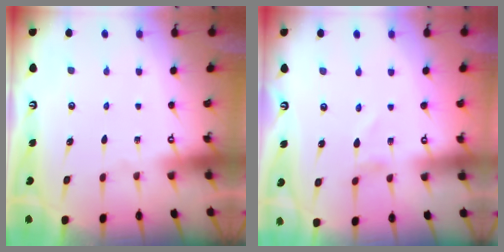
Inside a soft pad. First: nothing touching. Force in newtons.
{"total": 1.3, "press": 1.3, "slide": 0.1}